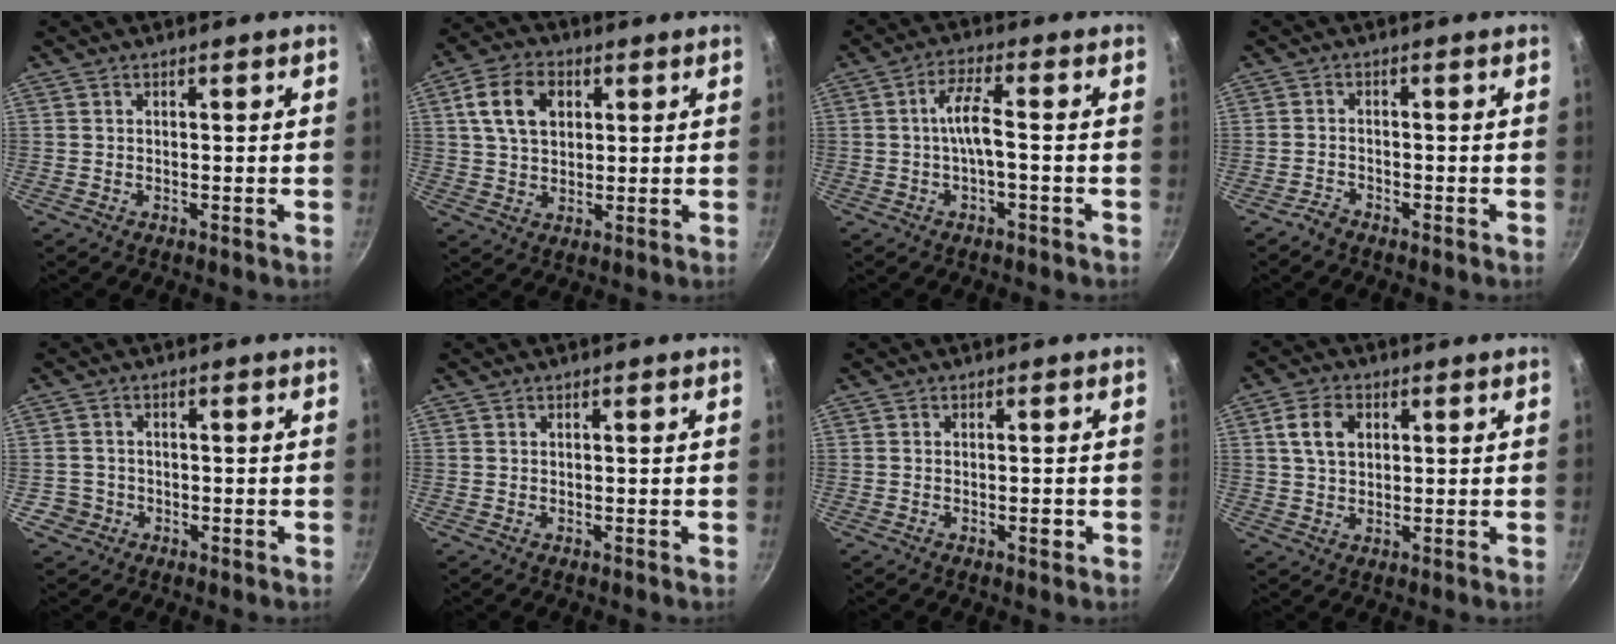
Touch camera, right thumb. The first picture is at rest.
{"total": 9.8, "force": [2.9, 6.9, 6.3], "torque": [-0.103, 0.008, 0.045]}
{"total": 5.2, "force": [-1.0, 1.0, 5.0], "torque": [-0.107, 0.022, -0.024]}
{"total": 1.8, "force": [-1.7, 0.6, 0.3], "torque": [-0.006, 0.019, -0.034]}
{"total": 3.2, "force": [-1.1, 3.0, 0.4], "torque": [0.009, 0.021, -0.016]}
{"total": 0.0}
{"total": 1.4, "force": [-0.6, 0.6, 1.2], "torque": [-0.016, 0.004, -0.010]}
{"total": 6.0, "force": [1.6, 4.2, 3.9], "torque": [-0.058, 0.006, 0.028]}